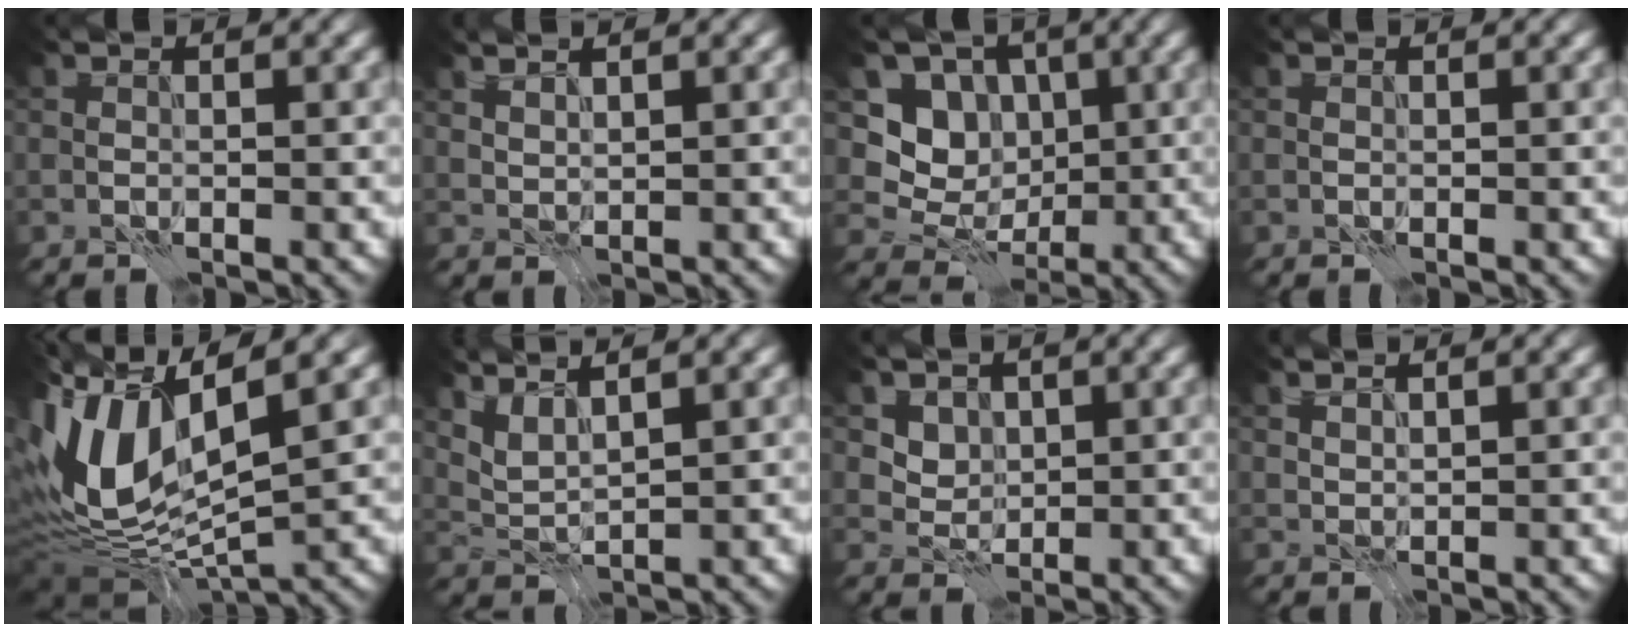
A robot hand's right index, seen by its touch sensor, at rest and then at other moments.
{"total": 1.4, "force": [1.3, 0.1, 0.6], "torque": [-0.007, -0.004, 0.024]}
{"total": 5.2, "force": [0.9, 4.7, 2.1], "torque": [-0.023, -0.009, -0.001]}
{"total": 0.0}
{"total": 11.8, "force": [-0.1, 5.7, 10.4], "torque": [-0.226, -0.010, -0.003]}
{"total": 3.0, "force": [2.6, 0.5, 1.4], "torque": [-0.038, -0.001, 0.053]}
{"total": 2.2, "force": [1.3, 1.7, 0.6], "torque": [-0.013, -0.016, 0.040]}
{"total": 1.2, "force": [1.1, 0.1, 0.4], "torque": [-0.004, -0.004, 0.021]}